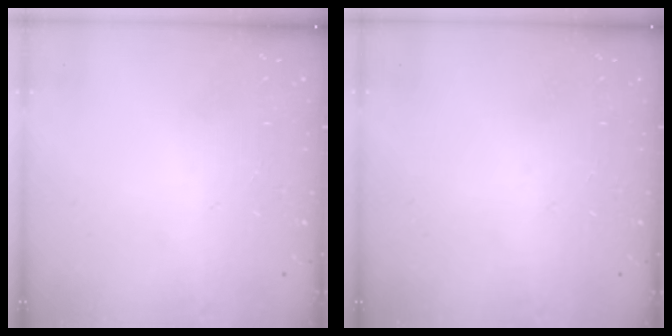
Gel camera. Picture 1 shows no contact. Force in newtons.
{"total": 0.0}